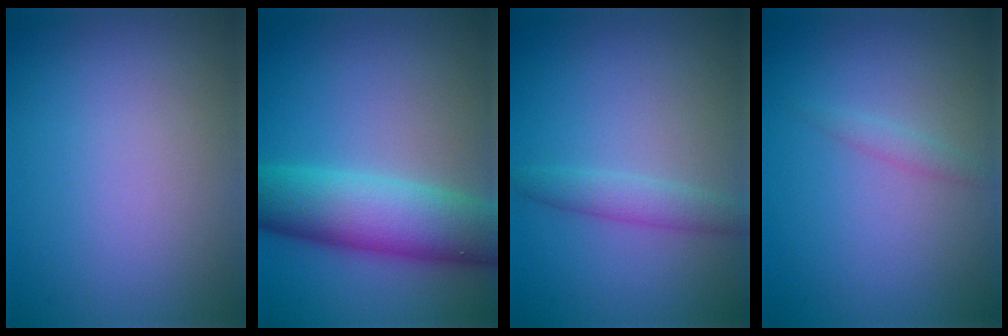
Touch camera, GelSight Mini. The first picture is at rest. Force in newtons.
{"total": 8.6, "press": 8.6, "slide": 0.2}
{"total": 2.1, "press": 2.1, "slide": 0.1}
{"total": 1.0, "press": 1.0, "slide": 0.1}